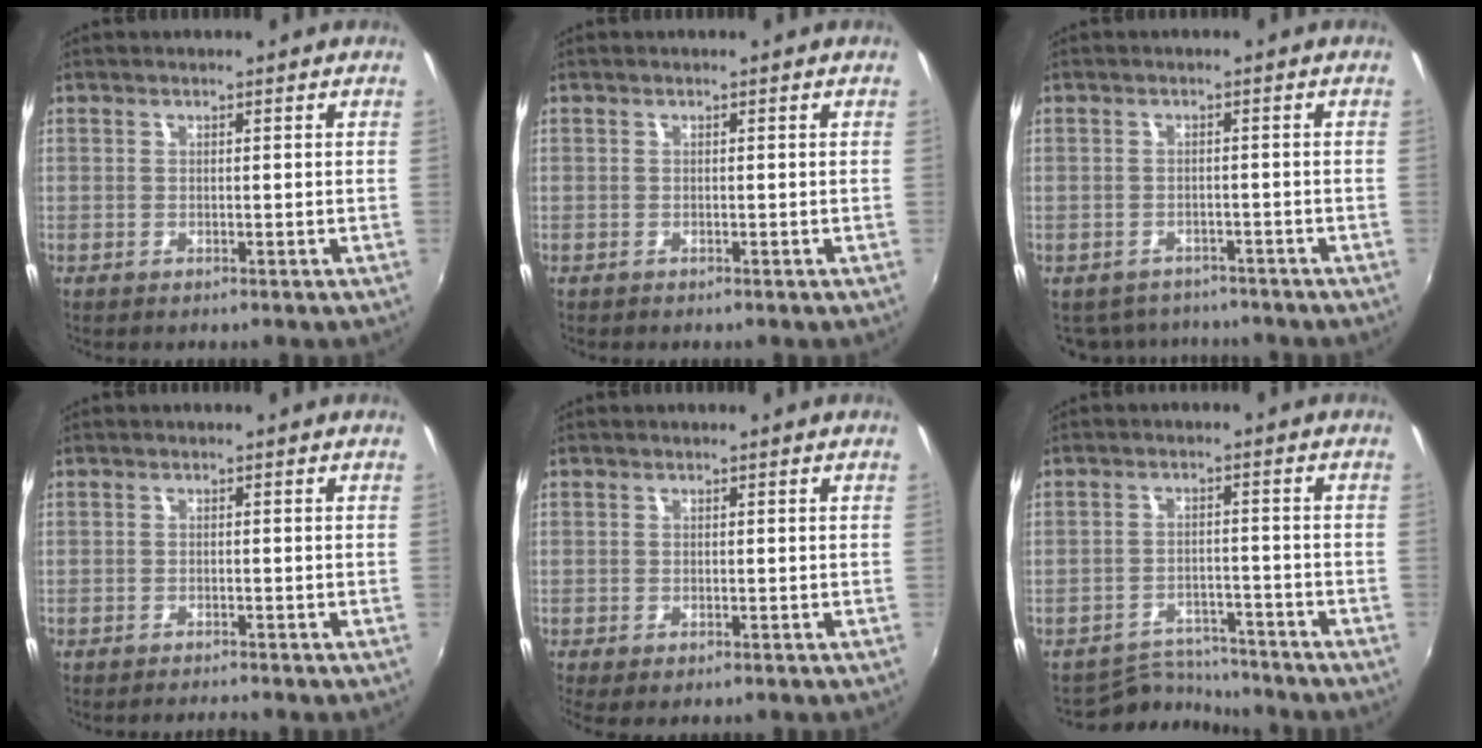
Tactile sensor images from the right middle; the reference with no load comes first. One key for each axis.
{"total": 0.0}
{"total": 6.8, "fx": -6.1, "fy": 2.9, "fz": 1.3, "tx": -0.038, "ty": -0.006, "tz": -0.086}
{"total": 2.0, "fx": -2.0, "fy": -0.1, "fz": 0.3, "tx": -0.014, "ty": -0.009, "tz": -0.035}
{"total": 1.6, "fx": -0.8, "fy": 0.6, "fz": 1.3, "tx": -0.024, "ty": -0.009, "tz": -0.010}
{"total": 6.8, "fx": -6.7, "fy": 1.2, "fz": -0.2, "tx": -0.016, "ty": 0.005, "tz": -0.110}